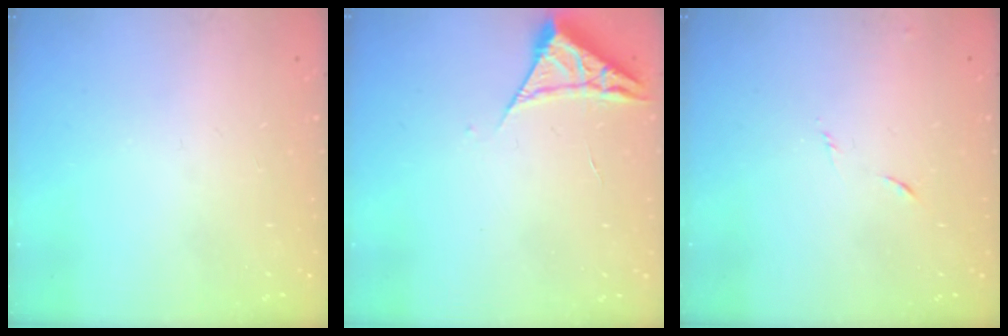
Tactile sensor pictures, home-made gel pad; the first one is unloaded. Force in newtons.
{"total": 4.2, "press": 4.2, "slide": 0.5}
{"total": 5.9, "press": 5.9, "slide": 0.6}